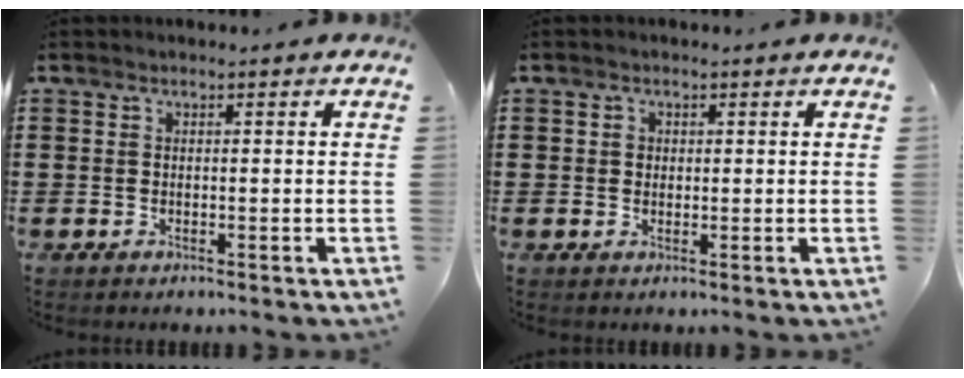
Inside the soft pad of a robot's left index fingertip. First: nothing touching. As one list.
[{"total": 1.1, "force": [0.3, 0.9, 0.4], "torque": [-0.011, 0.005, 0.007]}]